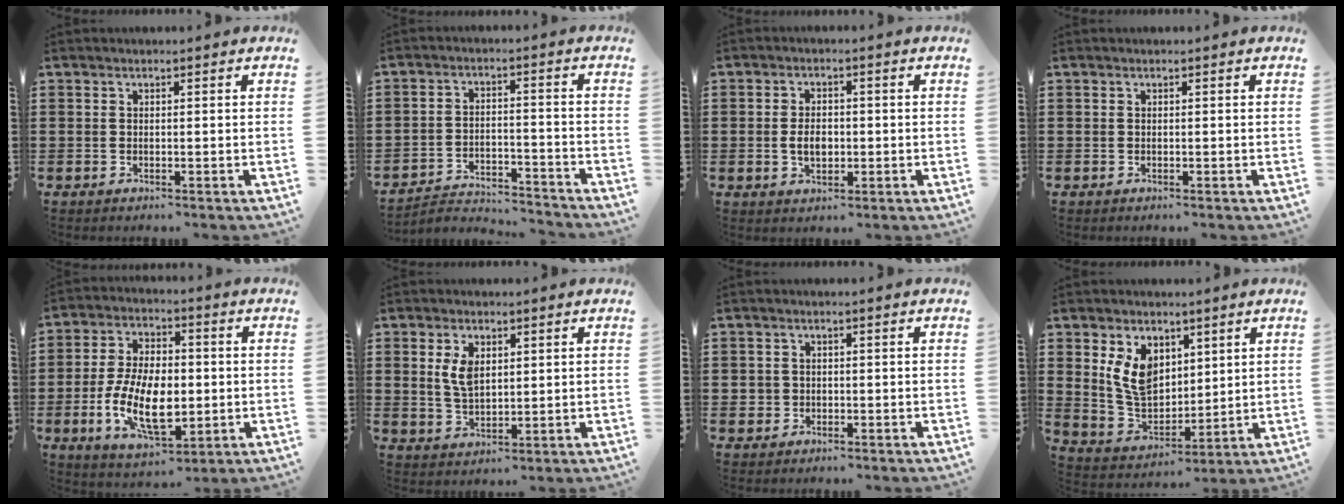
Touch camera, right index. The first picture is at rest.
{"total": 3.6, "force": [-3.5, 0.7, 0.8], "torque": [-0.018, 0.007, -0.074]}
{"total": 3.6, "force": [-0.4, 2.2, 2.8], "torque": [-0.047, 0.004, -0.010]}
{"total": 0.0}
{"total": 11.7, "force": [-2.1, 6.2, 9.7], "torque": [-0.210, -0.006, -0.042]}
{"total": 4.9, "force": [1.5, 2.8, 3.8], "torque": [-0.083, 0.008, 0.026]}
{"total": 1.7, "force": [-0.4, 1.6, 0.3], "torque": [-0.011, 0.004, -0.012]}
{"total": 8.6, "force": [3.4, 6.0, 5.1], "torque": [-0.132, 0.006, 0.065]}